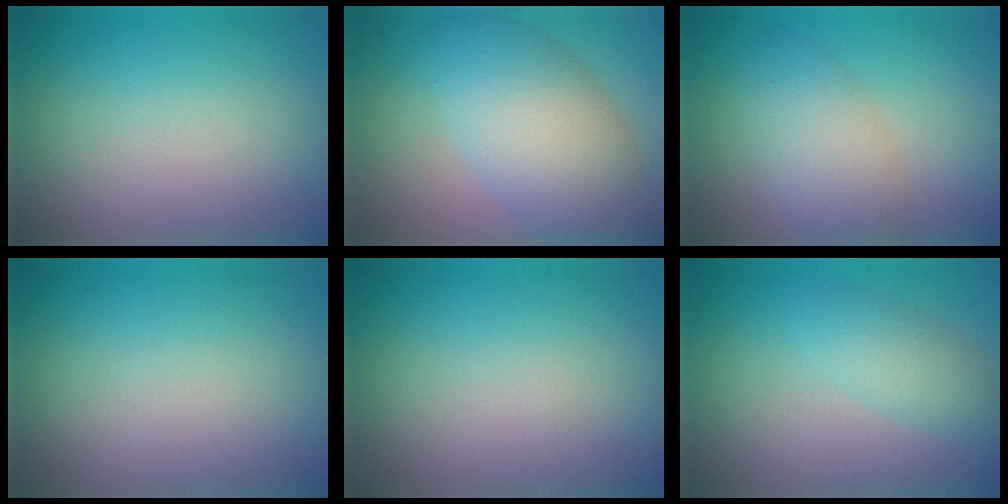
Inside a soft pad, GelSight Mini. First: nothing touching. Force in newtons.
{"total": 7.9, "press": 7.9, "slide": 0.1}
{"total": 4.1, "press": 4.1, "slide": 0.2}
{"total": 0.0}
{"total": 0.0}
{"total": 2.5, "press": 2.5, "slide": 0.0}